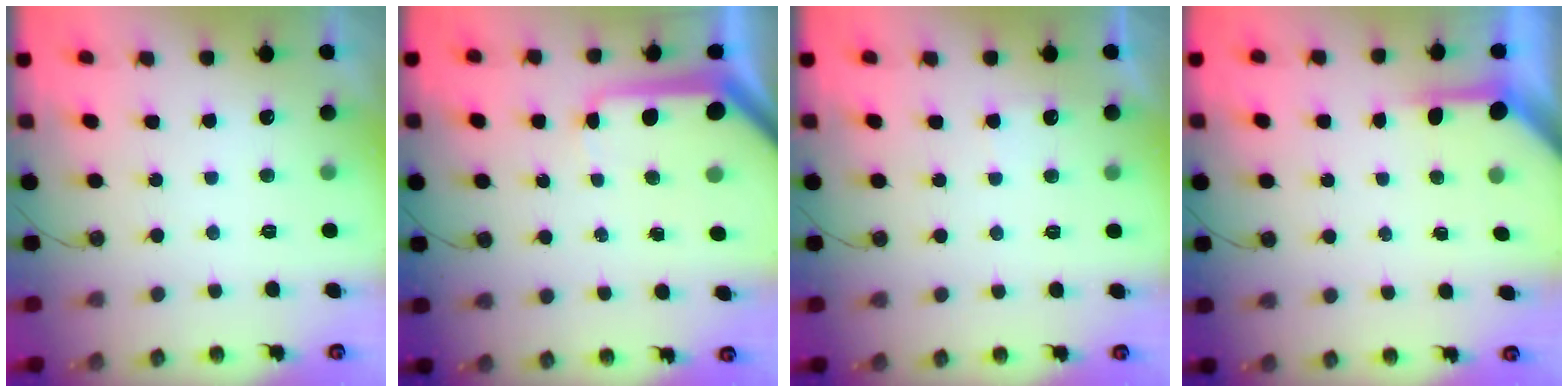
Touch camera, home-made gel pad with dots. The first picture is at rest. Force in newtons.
{"total": 10.1, "press": 10.1, "slide": 1.1}
{"total": 2.2, "press": 2.2, "slide": 0.3}
{"total": 4.0, "press": 4.0, "slide": 0.3}